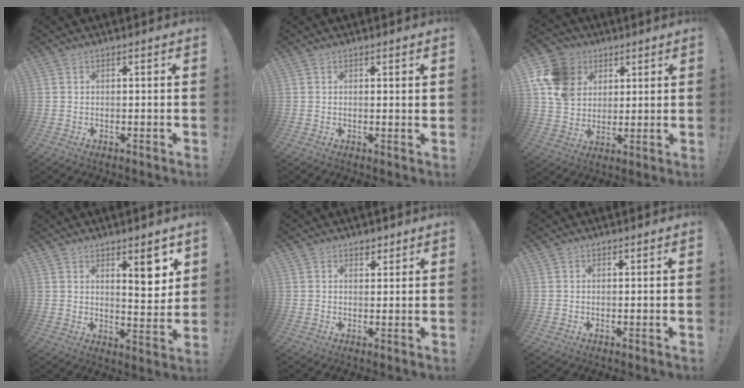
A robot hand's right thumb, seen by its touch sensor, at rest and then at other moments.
{"total": 1.2, "force": [0.8, 0.2, 0.9], "torque": [-0.003, -0.004, 0.011]}
{"total": 14.8, "force": [5.2, 12.3, 6.4], "torque": [-0.107, -0.021, 0.106]}
{"total": 8.8, "force": [5.0, 2.3, 6.8], "torque": [-0.076, -0.035, 0.075]}
{"total": 2.2, "force": [1.6, 1.3, 0.6], "torque": [0.004, -0.010, 0.026]}
{"total": 0.0}